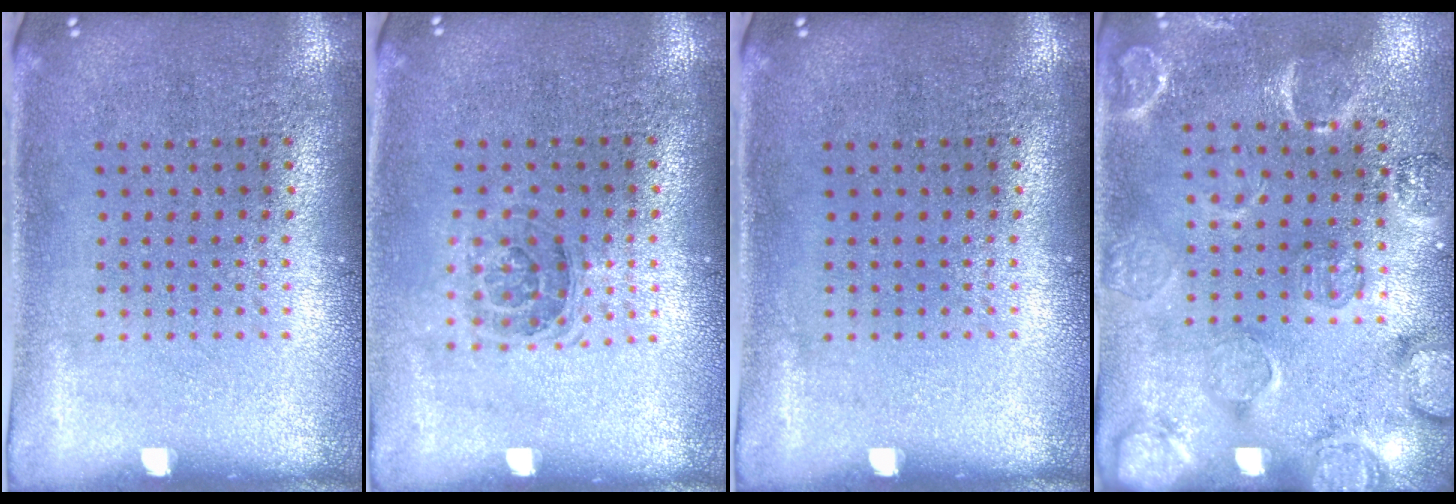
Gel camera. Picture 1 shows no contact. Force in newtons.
{"total": 1.1, "press": 1.0, "slide": 0.6}
{"total": 0.0}
{"total": 2.6, "press": 2.0, "slide": 1.6}